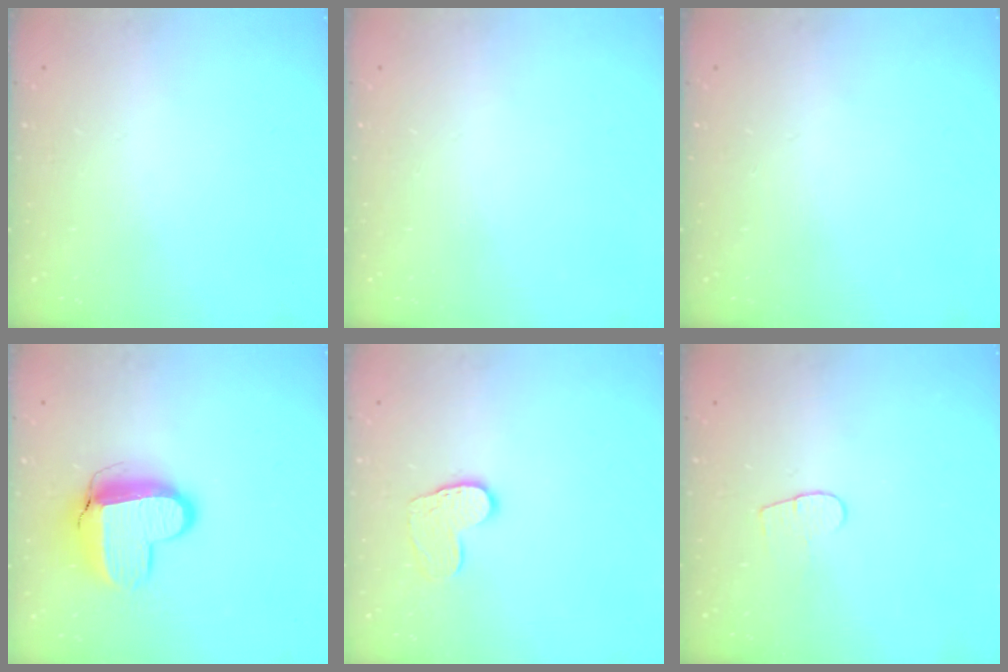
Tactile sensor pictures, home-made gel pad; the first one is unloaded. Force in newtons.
{"total": 0.0}
{"total": 0.0}
{"total": 12.8, "press": 12.8, "slide": 1.0}
{"total": 8.8, "press": 8.8, "slide": 0.7}
{"total": 4.4, "press": 4.4, "slide": 0.3}